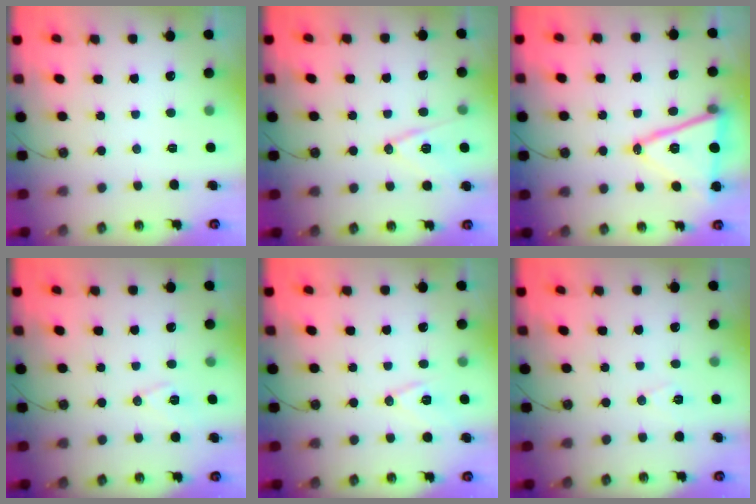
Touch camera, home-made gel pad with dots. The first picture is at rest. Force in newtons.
{"total": 12.2, "press": 11.7, "slide": 3.4}
{"total": 16.4, "press": 16.0, "slide": 3.7}
{"total": 7.8, "press": 7.0, "slide": 3.6}
{"total": 9.3, "press": 8.6, "slide": 3.5}
{"total": 7.1, "press": 5.5, "slide": 4.5}